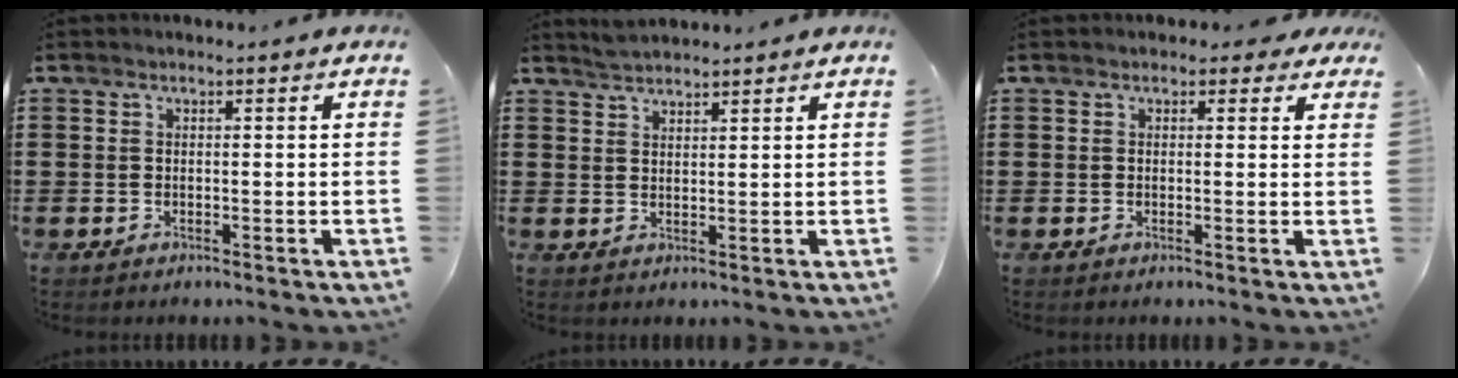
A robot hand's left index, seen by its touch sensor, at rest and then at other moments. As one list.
[{"total": 2.1, "force": [2.1, 0.1, 0.2], "torque": [-0.010, 0.004, 0.041]}, {"total": 1.5, "force": [0.9, 1.0, 0.6], "torque": [-0.009, 0.007, 0.012]}]